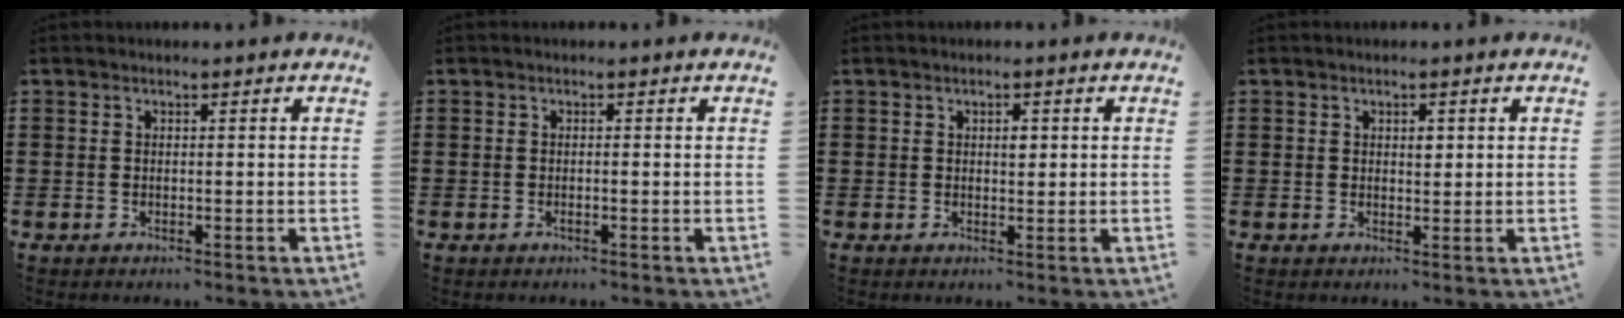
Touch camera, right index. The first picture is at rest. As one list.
[{"total": 0.6, "force": [-0.3, -0.1, 0.5], "torque": [-0.010, -0.002, -0.005]}, {"total": 1.7, "force": [0.4, 0.9, 1.3], "torque": [-0.012, 0.000, 0.002]}, {"total": 1.5, "force": [0.5, 0.9, 1.1], "torque": [-0.008, 0.000, 0.005]}]